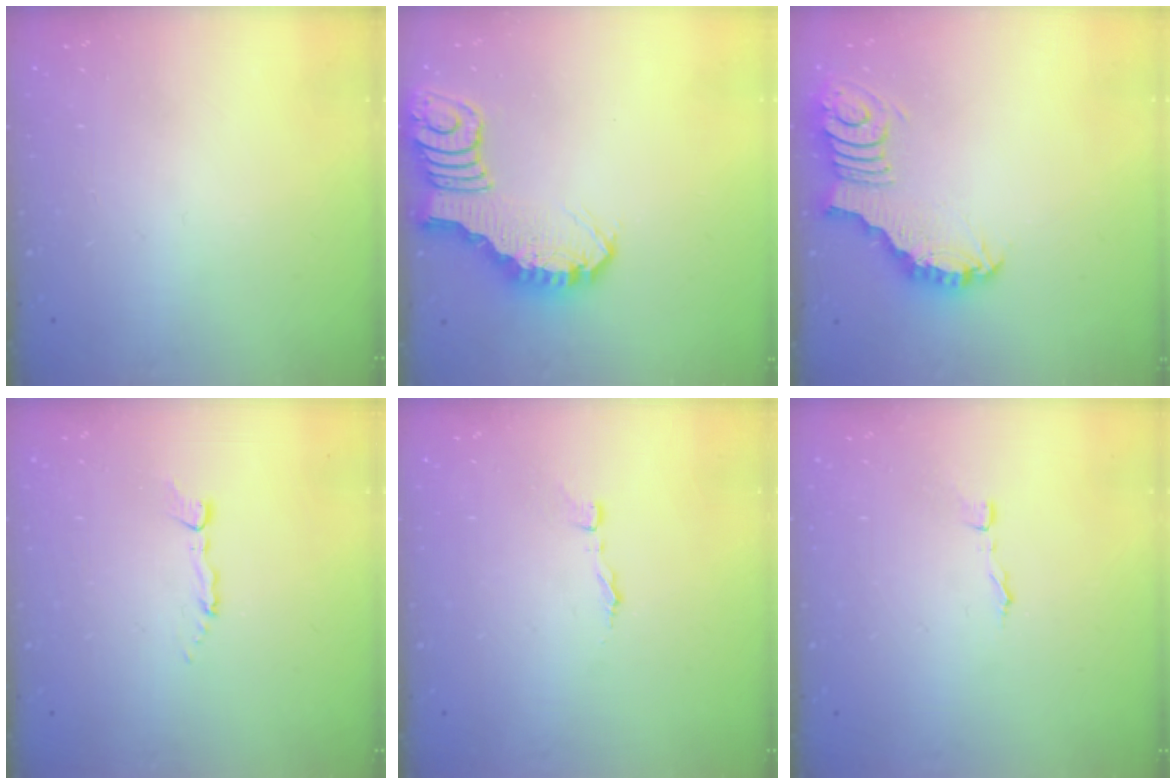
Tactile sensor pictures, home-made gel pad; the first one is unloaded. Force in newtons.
{"total": 3.0, "press": 2.9, "slide": 0.4}
{"total": 3.5, "press": 3.5, "slide": 0.7}
{"total": 3.0, "press": 3.0, "slide": 0.2}
{"total": 1.7, "press": 1.7, "slide": 0.1}
{"total": 1.9, "press": 1.9, "slide": 0.1}